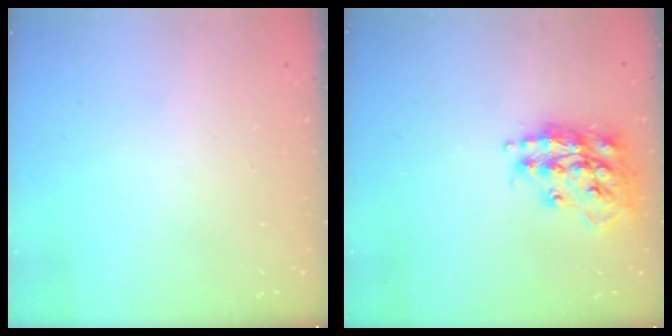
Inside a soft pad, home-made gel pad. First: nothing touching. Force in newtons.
{"total": 18.7, "press": 18.6, "slide": 1.6}